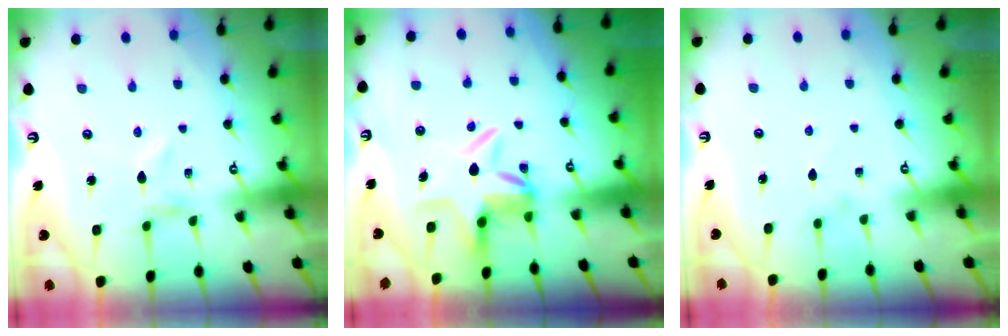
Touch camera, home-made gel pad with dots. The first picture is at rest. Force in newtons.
{"total": 7.0, "press": 7.0, "slide": 0.7}
{"total": 1.4, "press": 1.4, "slide": 0.3}